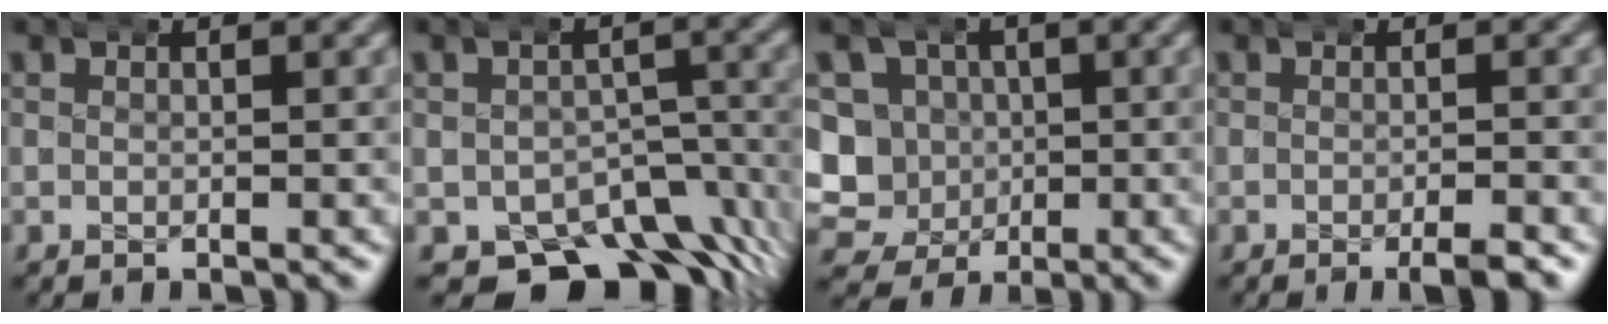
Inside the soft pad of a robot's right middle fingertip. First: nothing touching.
{"total": 12.3, "force": [-7.8, 7.5, 5.8], "torque": [-0.088, -0.043, -0.101]}
{"total": 12.4, "force": [-0.9, 11.6, 4.2], "torque": [-0.112, -0.031, -0.020]}
{"total": 1.8, "force": [-1.0, 0.1, 1.5], "torque": [-0.017, 0.006, -0.023]}